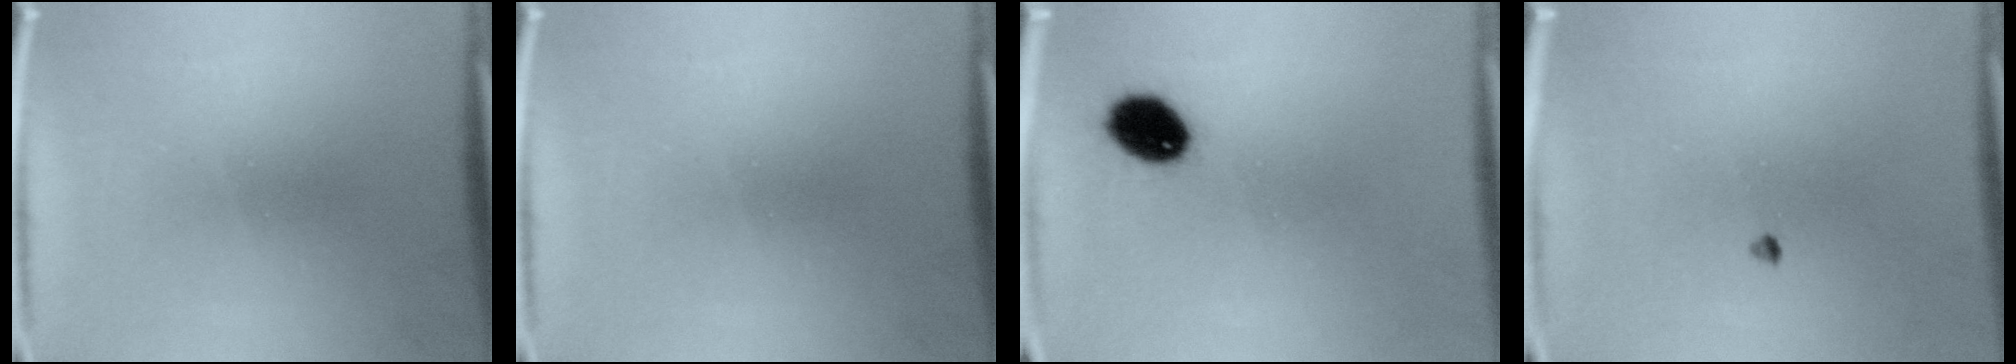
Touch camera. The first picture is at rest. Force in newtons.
{"total": 0.0}
{"total": 8.1}
{"total": 0.7}